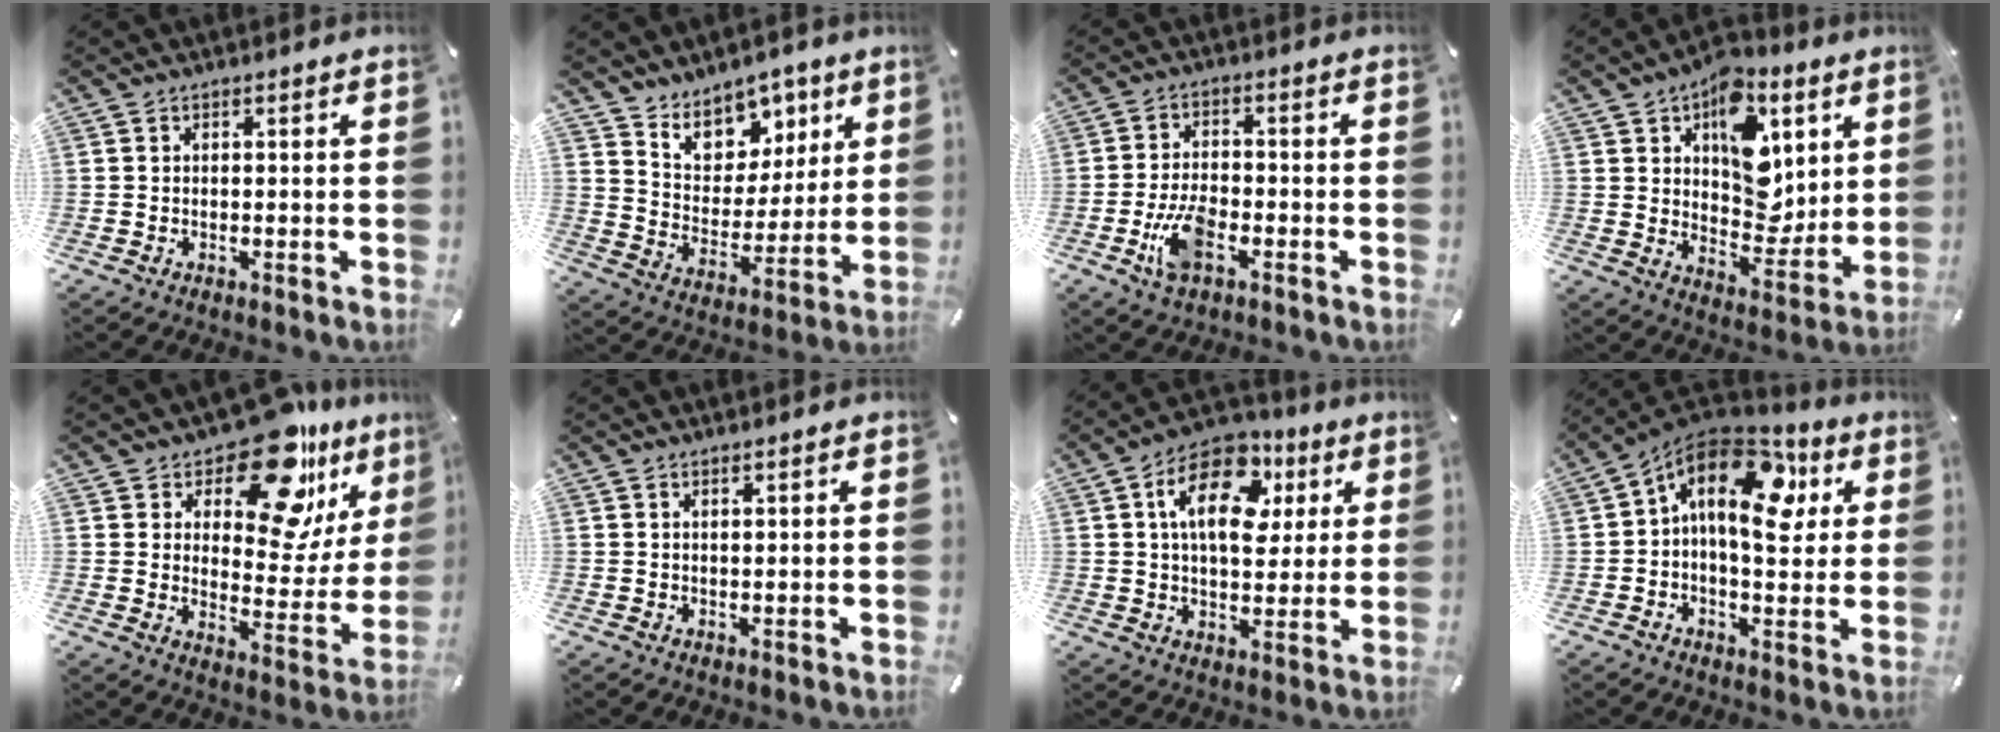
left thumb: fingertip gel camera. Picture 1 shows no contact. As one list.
[{"total": 10.7, "force": [7.4, 7.4, 1.9], "torque": [-0.029, -0.073, 0.138]}, {"total": 8.2, "force": [-3.4, 4.1, 6.2], "torque": [-0.136, 0.005, -0.061]}, {"total": 15.6, "force": [6.1, 10.8, 9.5], "torque": [-0.118, -0.042, 0.110]}, {"total": 18.0, "force": [13.1, 8.2, 9.3], "torque": [-0.138, -0.101, 0.221]}, {"total": 0.9, "force": [0.6, 0.0, 0.6], "torque": [-0.012, -0.001, 0.011]}, {"total": 15.8, "force": [5.5, 10.1, 10.8], "torque": [-0.171, -0.007, 0.096]}, {"total": 18.4, "force": [5.4, 10.2, 14.2], "torque": [-0.236, -0.022, 0.083]}]